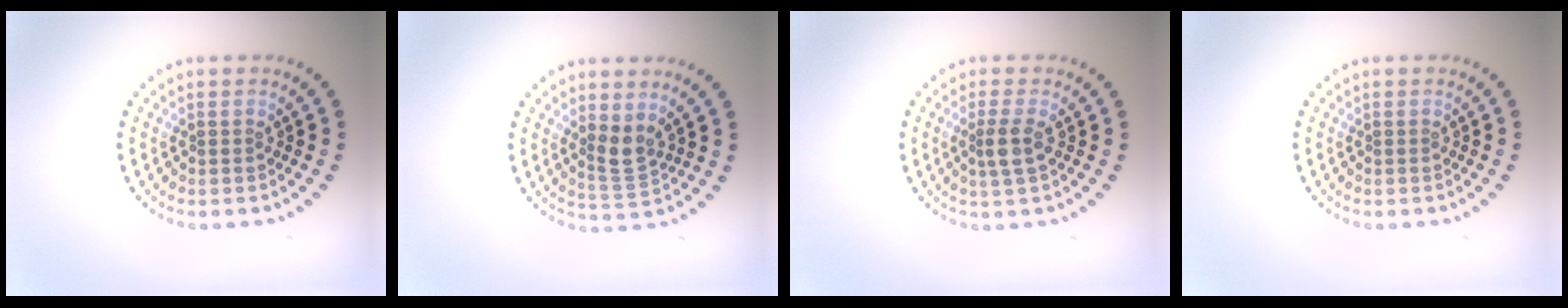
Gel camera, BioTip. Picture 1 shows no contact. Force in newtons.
{"total": 2.3, "press": 1.8, "slide": 1.5}
{"total": 2.0, "press": 1.7, "slide": 1.0}
{"total": 0.0}